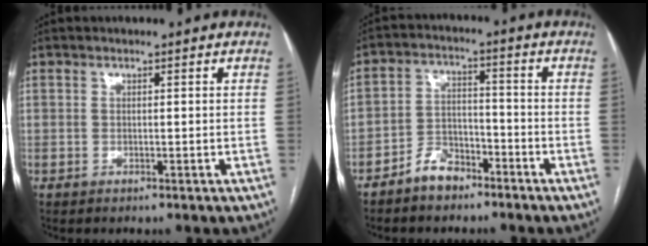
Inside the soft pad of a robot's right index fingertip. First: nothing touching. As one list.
[{"total": 5.6, "force": [-4.1, 3.2, 2.0], "torque": [-0.036, 0.013, -0.075]}]